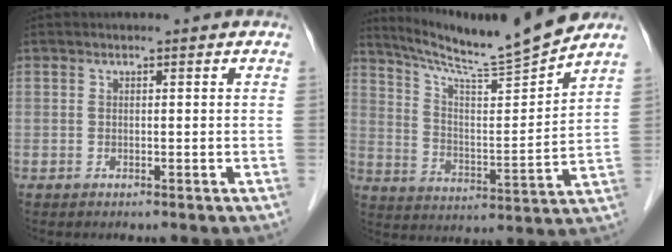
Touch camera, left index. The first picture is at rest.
{"total": 13.7, "force": [12.8, -2.1, 4.4], "torque": [-0.082, -0.024, 0.214]}